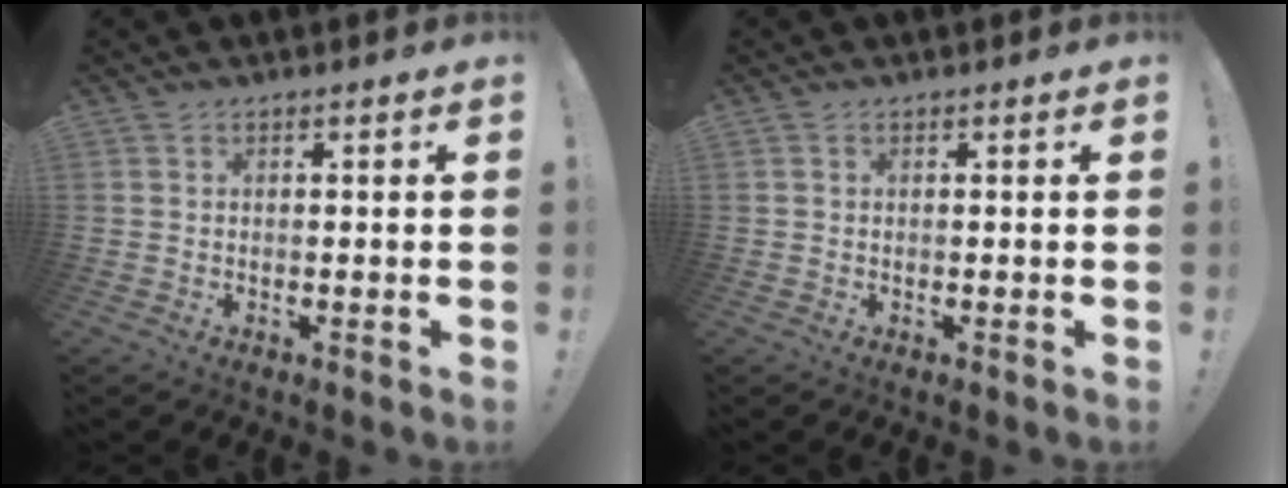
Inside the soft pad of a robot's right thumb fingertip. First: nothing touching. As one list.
[{"total": 0.0}]